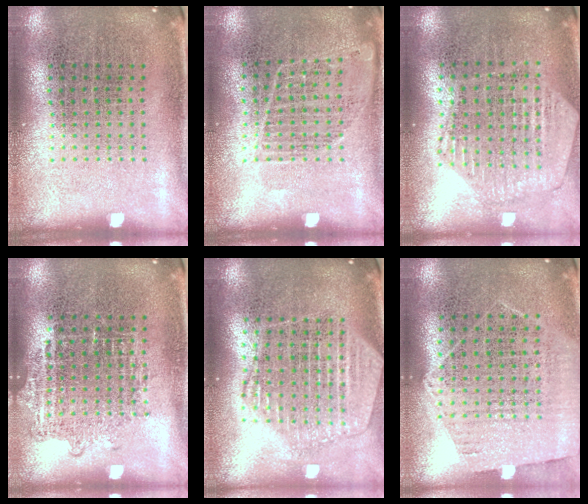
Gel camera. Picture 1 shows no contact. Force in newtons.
{"total": 0.9, "press": 0.9, "slide": 0.2}
{"total": 1.2, "press": 1.2, "slide": 0.1}
{"total": 1.0, "press": 0.9, "slide": 0.4}
{"total": 2.0, "press": 1.8, "slide": 0.8}
{"total": 1.1, "press": 1.0, "slide": 0.5}